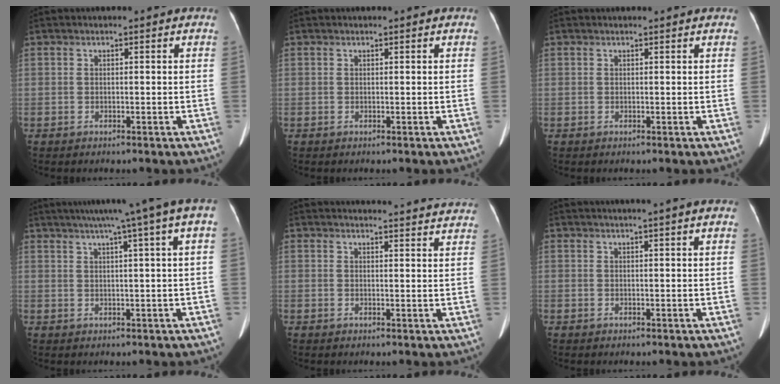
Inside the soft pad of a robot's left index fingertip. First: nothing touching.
{"total": 0.0}
{"total": 1.4, "force": [1.3, -0.1, 0.3], "torque": [-0.009, 0.010, 0.018]}
{"total": 11.8, "force": [7.4, -1.1, 9.1], "torque": [-0.132, 0.033, 0.086]}
{"total": 19.2, "force": [18.7, 1.8, 4.0], "torque": [-0.035, -0.034, 0.202]}
{"total": 5.7, "force": [4.6, -0.3, 3.4], "torque": [-0.049, 0.025, 0.052]}